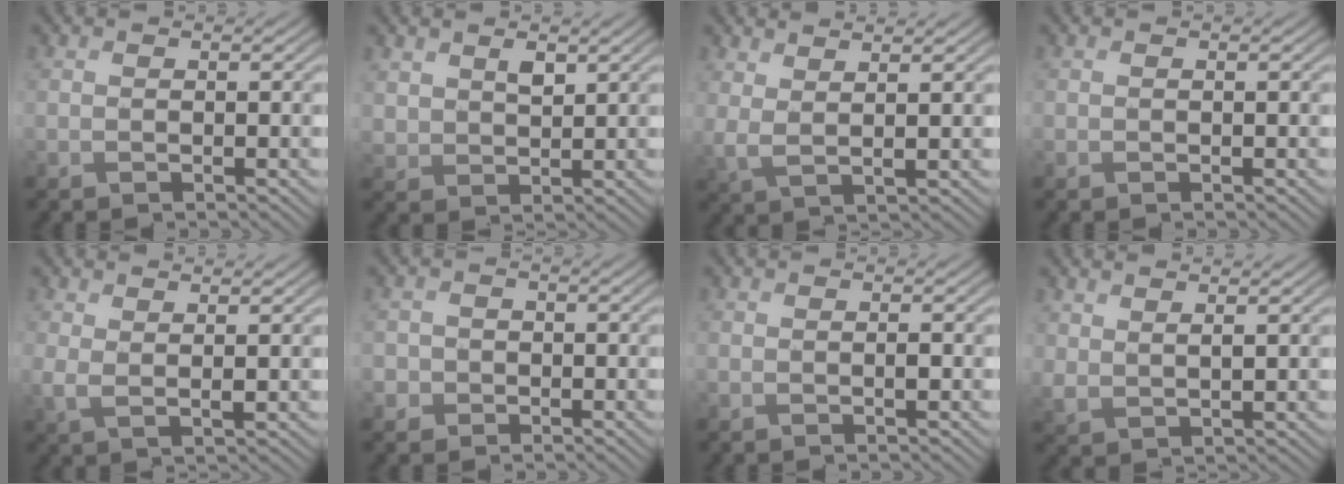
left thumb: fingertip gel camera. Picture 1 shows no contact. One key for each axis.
{"total": 3.6, "fx": 2.1, "fy": 2.3, "fz": 1.9, "tx": -0.048, "ty": -0.009, "tz": 0.047}
{"total": 3.5, "fx": 2.4, "fy": 0.8, "fz": 2.5, "tx": -0.057, "ty": -0.003, "tz": 0.048}
{"total": 0.0}
{"total": 2.9, "fx": 1.3, "fy": 1.1, "fz": 2.4, "tx": -0.061, "ty": -0.003, "tz": 0.025}
{"total": 2.5, "fx": -0.8, "fy": 2.4, "fz": 0.3, "tx": -0.006, "ty": -0.002, "tz": -0.023}
{"total": 0.7, "fx": -0.1, "fy": 0.2, "fz": 0.7, "tx": -0.013, "ty": -0.002, "tz": -0.001}
{"total": 2.6, "fx": 1.8, "fy": 1.1, "fz": 1.4, "tx": -0.041, "ty": -0.004, "tz": 0.042}